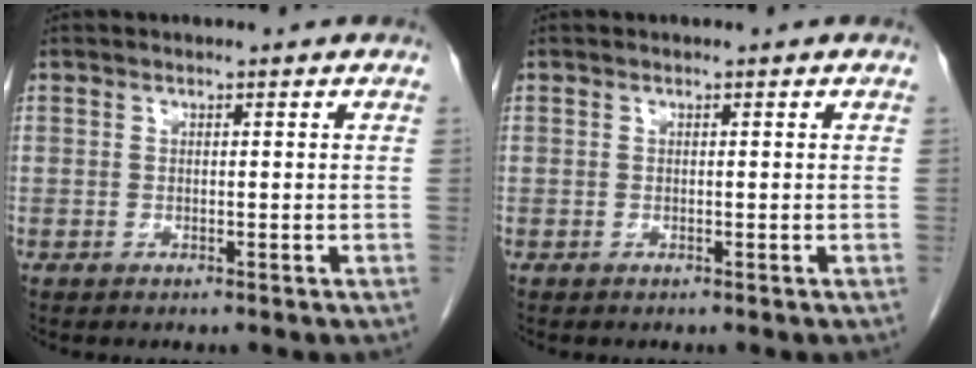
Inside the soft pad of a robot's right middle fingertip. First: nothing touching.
{"total": 0.0}